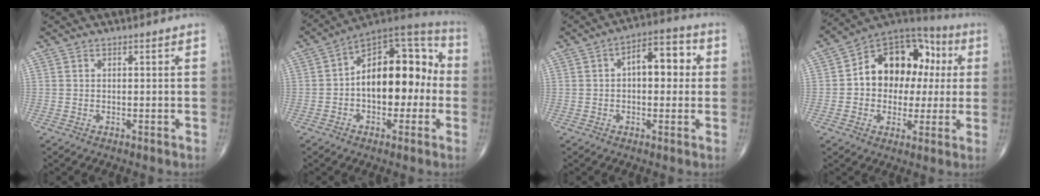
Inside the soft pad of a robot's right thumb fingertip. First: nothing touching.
{"total": 17.9, "force": [-0.7, 10.3, 14.6], "torque": [-0.180, 0.051, -0.021]}
{"total": 9.2, "force": [1.1, 4.9, 7.7], "torque": [-0.082, 0.028, 0.008]}
{"total": 18.0, "force": [1.9, 13.2, 12.0], "torque": [-0.118, 0.036, 0.022]}